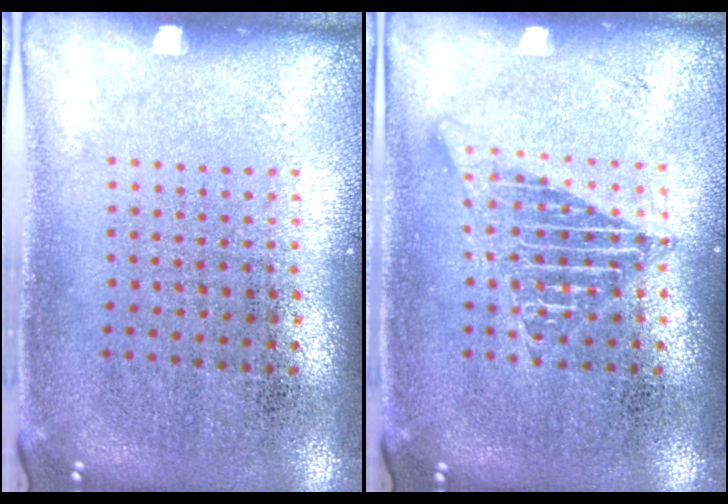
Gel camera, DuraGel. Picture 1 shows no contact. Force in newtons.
{"total": 2.4, "press": 2.3, "slide": 0.2}